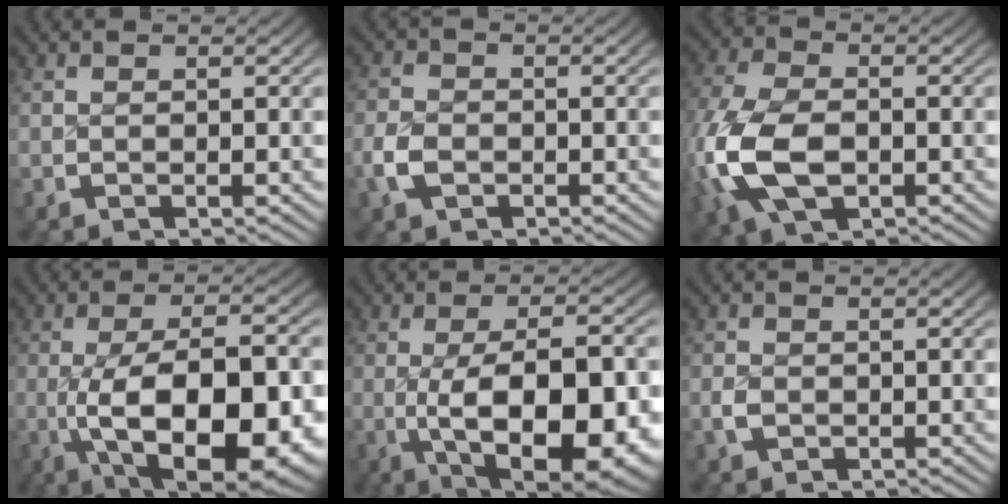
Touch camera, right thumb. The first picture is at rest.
{"total": 2.2, "force": [-1.0, 1.7, 1.0], "torque": [-0.030, -0.003, -0.020]}
{"total": 9.3, "force": [-1.2, 6.4, 6.7], "torque": [-0.196, -0.038, 0.003]}
{"total": 15.2, "force": [-3.3, 8.2, 12.4], "torque": [-0.248, -0.061, -0.017]}
{"total": 13.6, "force": [-3.0, 7.1, 11.2], "torque": [-0.213, -0.050, -0.017]}
{"total": 1.0, "force": [-0.5, 0.8, 0.1], "torque": [-0.008, -0.004, -0.010]}